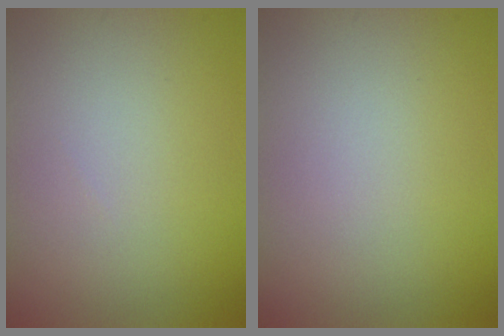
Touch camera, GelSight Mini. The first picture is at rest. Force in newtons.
{"total": 0.0}